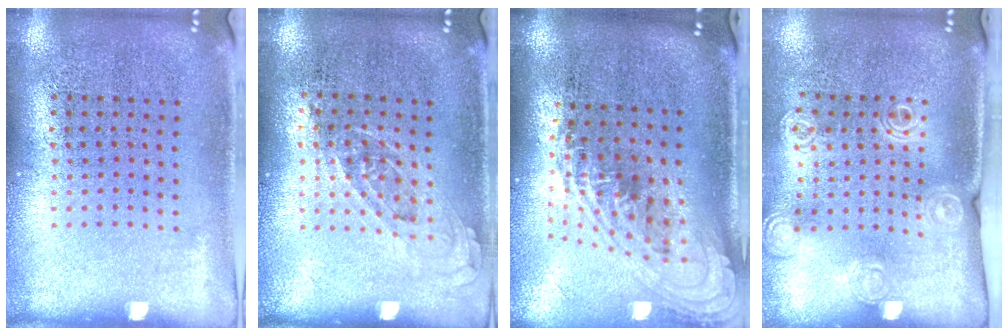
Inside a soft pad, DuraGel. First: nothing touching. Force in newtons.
{"total": 0.8, "press": 0.7, "slide": 0.3}
{"total": 2.3, "press": 1.7, "slide": 1.5}
{"total": 1.4, "press": 1.4, "slide": 0.4}